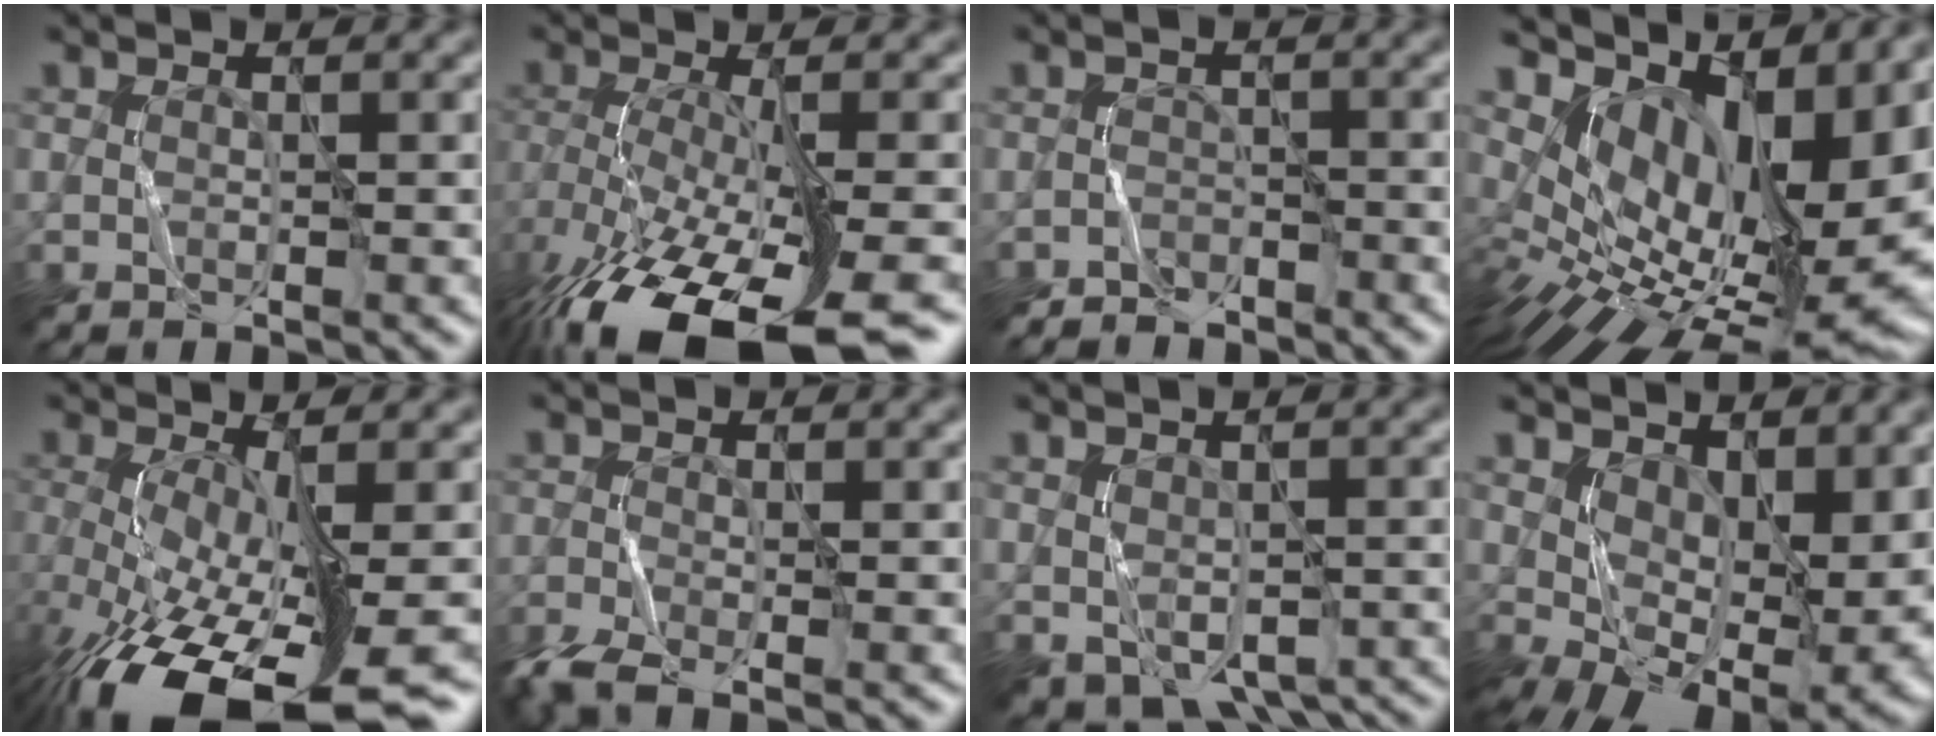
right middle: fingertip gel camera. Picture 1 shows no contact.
{"total": 12.9, "force": [-8.2, 3.5, 9.3], "torque": [-0.195, -0.027, -0.128]}
{"total": 2.3, "force": [-2.1, 0.2, -0.9], "torque": [0.020, 0.007, -0.034]}
{"total": 15.1, "force": [2.5, 7.8, 12.7], "torque": [-0.193, 0.003, 0.058]}
{"total": 12.1, "force": [-5.6, 3.5, 10.2], "torque": [-0.194, -0.035, -0.084]}
{"total": 3.8, "force": [-2.4, 1.1, 2.7], "torque": [-0.066, -0.014, -0.045]}
{"total": 4.7, "force": [-1.7, 3.0, 3.2], "torque": [-0.055, -0.023, -0.010]}
{"total": 10.3, "force": [1.6, 5.7, 8.5], "torque": [-0.124, -0.018, 0.051]}